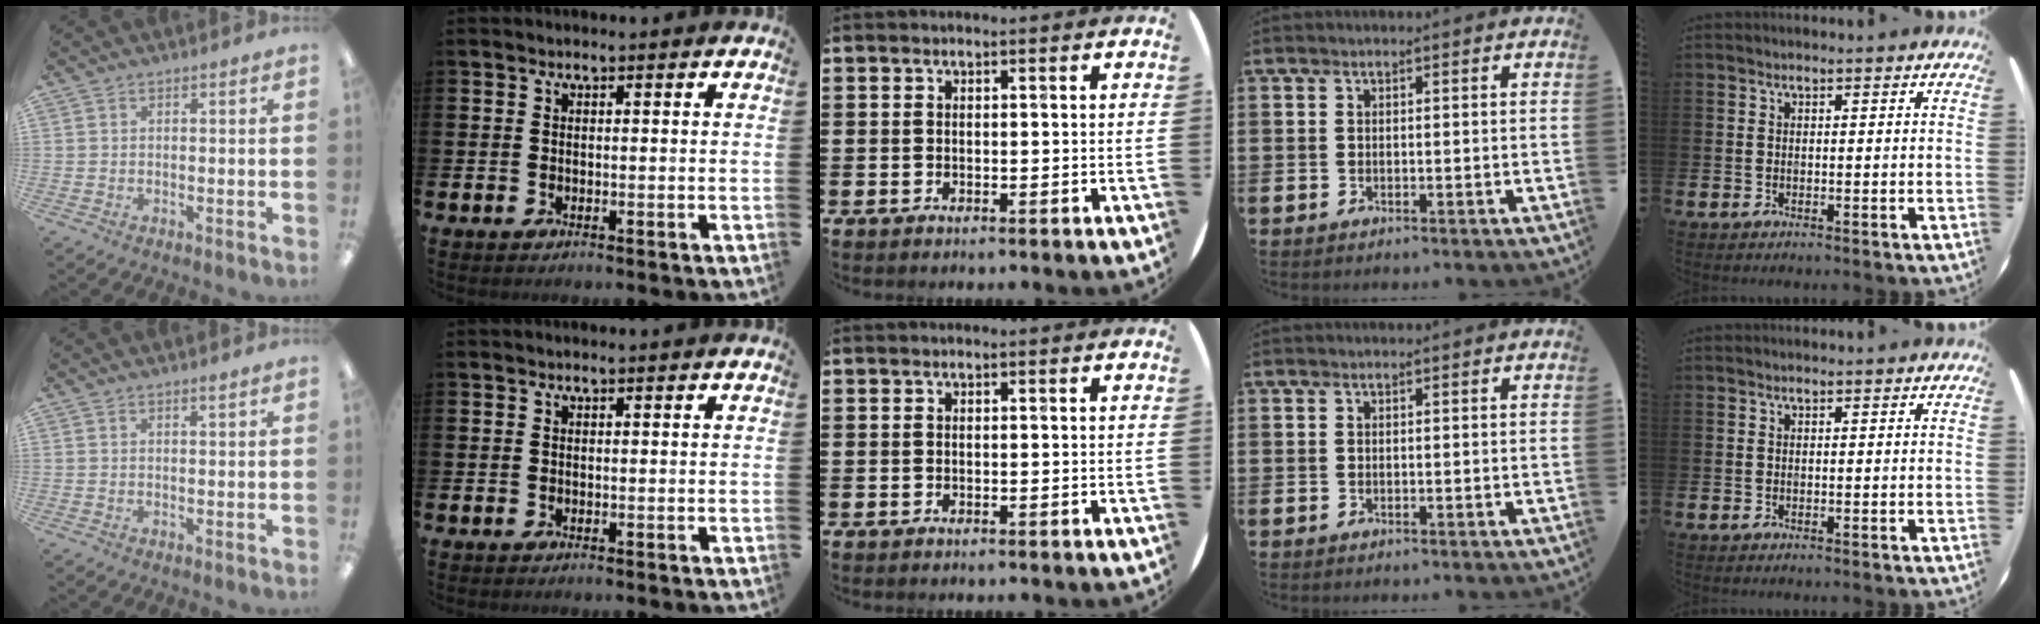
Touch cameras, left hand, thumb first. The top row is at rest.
{"thumb": {"total": 1.3, "force": [1.1, 0.0, 0.5], "torque": [-0.011, -0.001, 0.020]}}